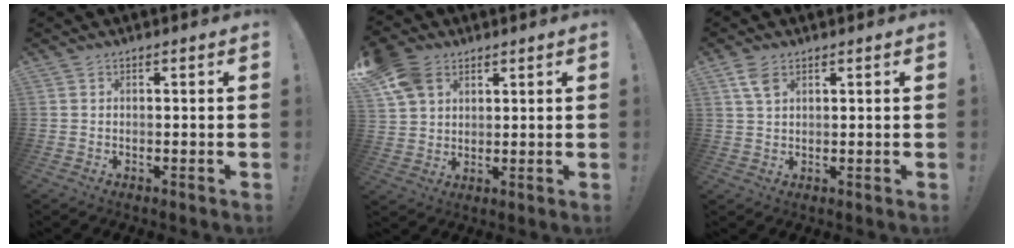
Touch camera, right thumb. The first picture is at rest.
{"total": 9.9, "force": [5.0, 7.1, 4.7], "torque": [-0.089, -0.014, 0.102]}
{"total": 4.7, "force": [2.5, 2.4, 3.2], "torque": [-0.062, -0.006, 0.048]}